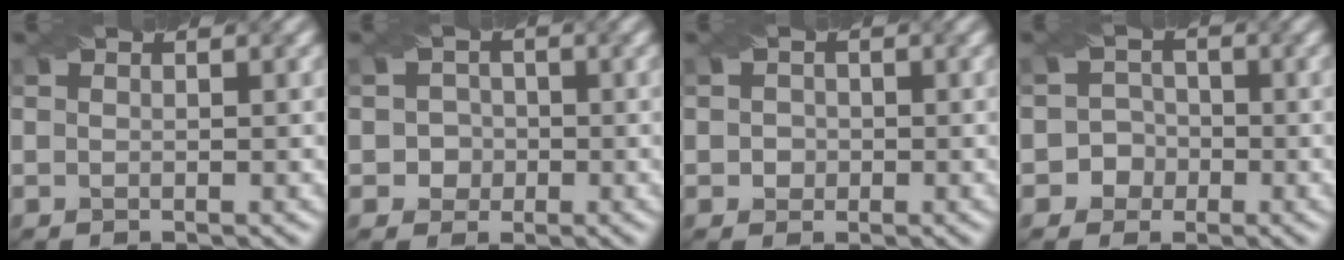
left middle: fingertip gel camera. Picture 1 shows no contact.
{"total": 2.1, "force": [-0.2, 2.0, 0.4], "torque": [0.012, 0.003, -0.007]}
{"total": 1.3, "force": [0.1, 1.2, 0.4], "torque": [-0.002, 0.001, 0.000]}
{"total": 2.9, "force": [-1.1, 2.7, 0.1], "torque": [0.031, 0.009, -0.028]}